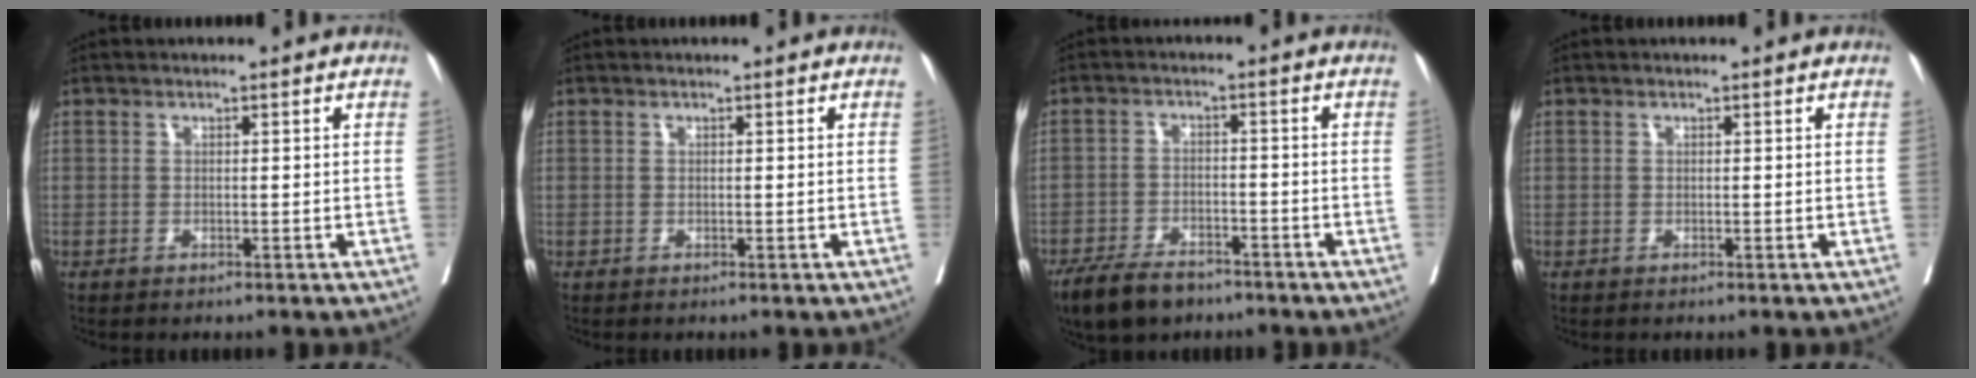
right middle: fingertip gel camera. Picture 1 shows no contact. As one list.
[{"total": 0.0}, {"total": 7.9, "force": [-6.2, 3.4, 3.6], "torque": [-0.066, -0.007, -0.107]}, {"total": 0.0}]